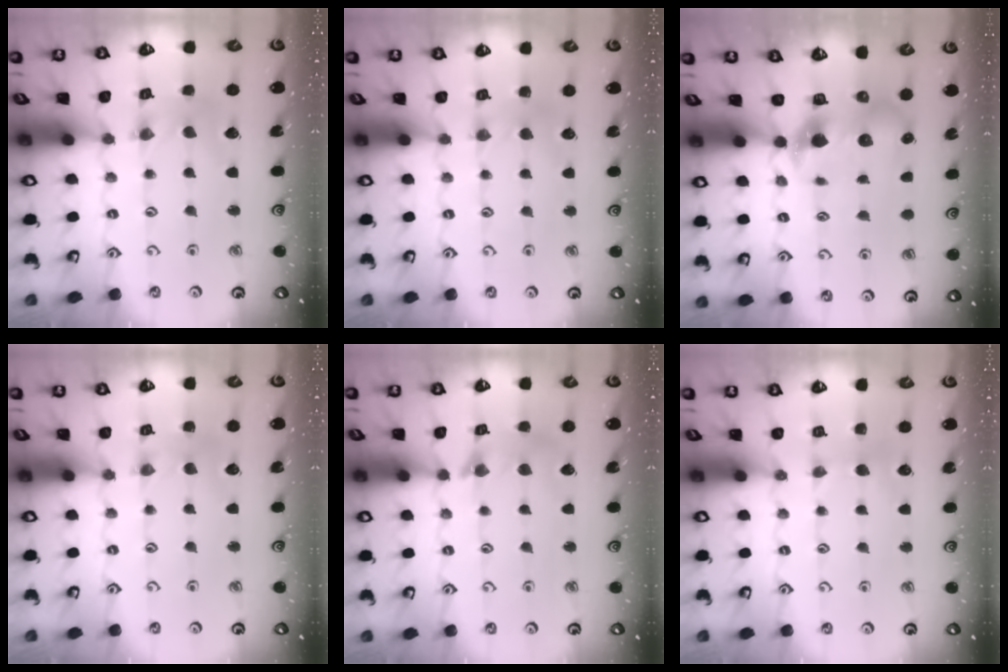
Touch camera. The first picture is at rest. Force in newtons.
{"total": 3.6, "press": 3.6, "slide": 0.6}
{"total": 5.9, "press": 5.9, "slide": 0.5}
{"total": 2.4, "press": 2.4, "slide": 0.3}
{"total": 7.7, "press": 7.7, "slide": 0.9}
{"total": 3.0, "press": 3.0, "slide": 0.4}